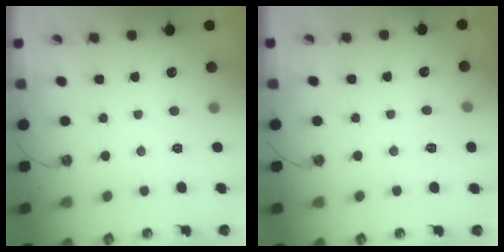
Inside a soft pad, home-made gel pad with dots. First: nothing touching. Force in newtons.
{"total": 6.1, "press": 6.1, "slide": 0.7}